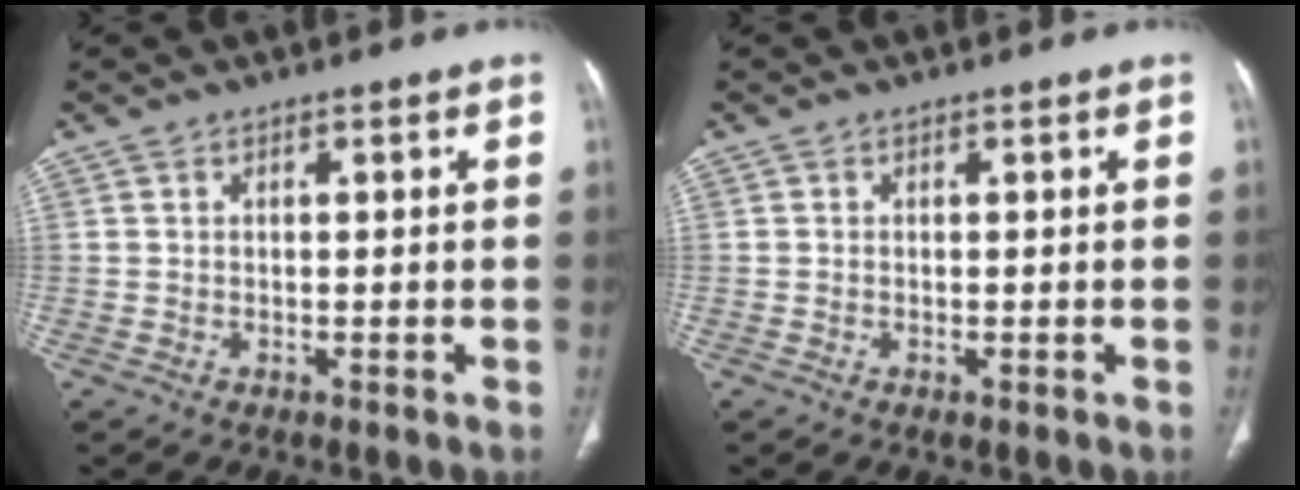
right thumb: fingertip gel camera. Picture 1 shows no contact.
{"total": 0.0}